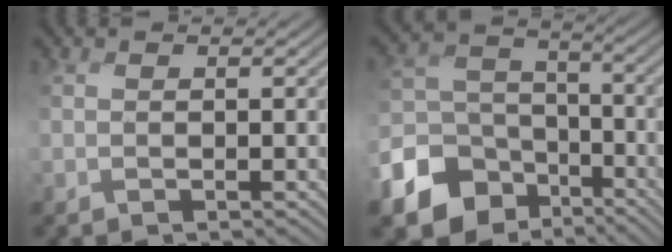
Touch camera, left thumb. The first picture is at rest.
{"total": 14.3, "force": [-8.5, 10.7, 4.1], "torque": [-0.139, -0.041, -0.152]}